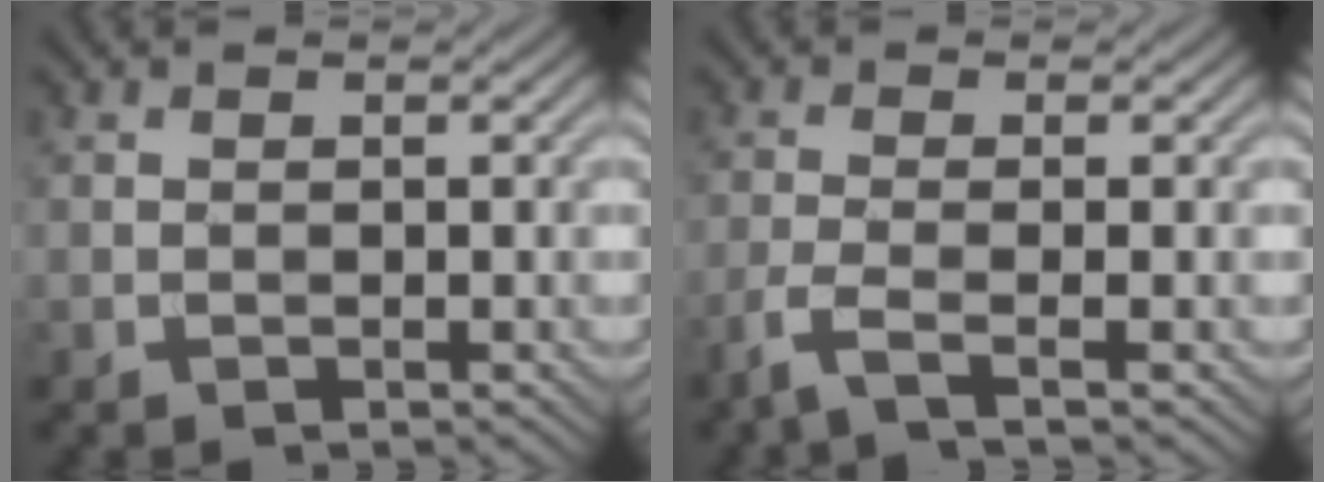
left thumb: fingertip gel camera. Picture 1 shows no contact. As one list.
[{"total": 3.4, "force": [-1.9, 0.5, 2.8], "torque": [-0.055, 0.000, -0.058]}]